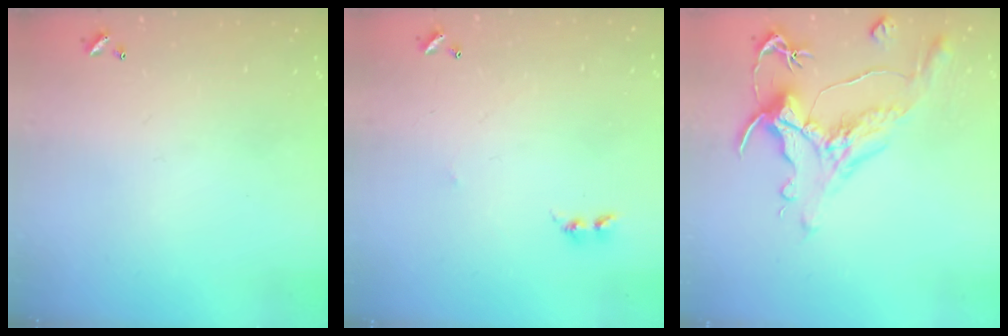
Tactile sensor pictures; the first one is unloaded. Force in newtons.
{"total": 2.8, "press": 2.7, "slide": 0.4}
{"total": 1.7, "press": 0.9, "slide": 1.4}